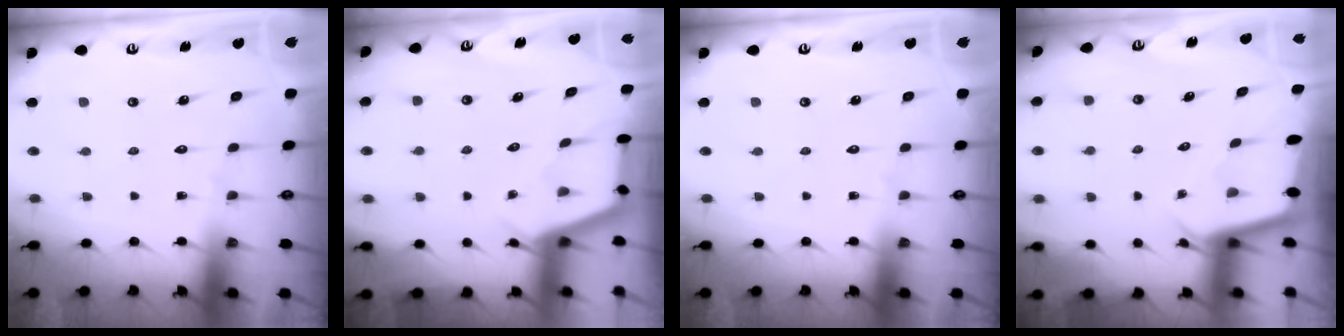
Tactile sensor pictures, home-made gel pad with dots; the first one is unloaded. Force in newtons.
{"total": 2.8, "press": 2.8, "slide": 0.3}
{"total": 0.0}
{"total": 2.1, "press": 2.1, "slide": 0.1}